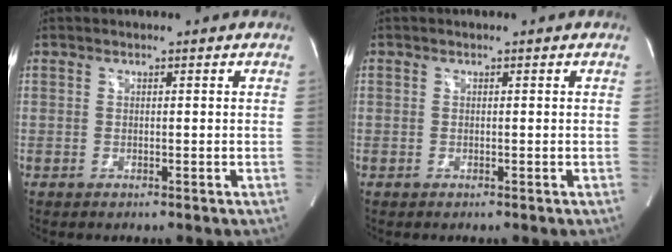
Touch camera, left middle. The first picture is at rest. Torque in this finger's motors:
{"motor_torque": [0.00, 0.00, 0.00, 0.00]}